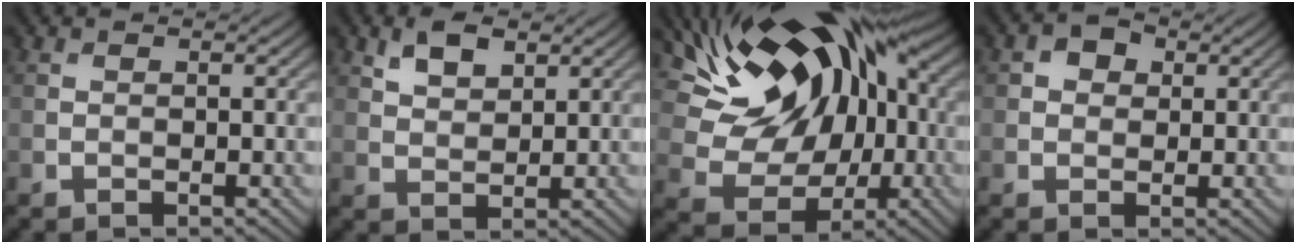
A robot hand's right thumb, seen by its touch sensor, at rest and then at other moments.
{"total": 4.2, "force": [2.5, 2.1, 2.6], "torque": [-0.057, 0.001, 0.050]}
{"total": 16.1, "force": [4.7, 9.9, 11.7], "torque": [-0.213, 0.029, 0.074]}
{"total": 2.6, "force": [0.8, 2.1, 1.4], "torque": [-0.024, 0.004, 0.008]}